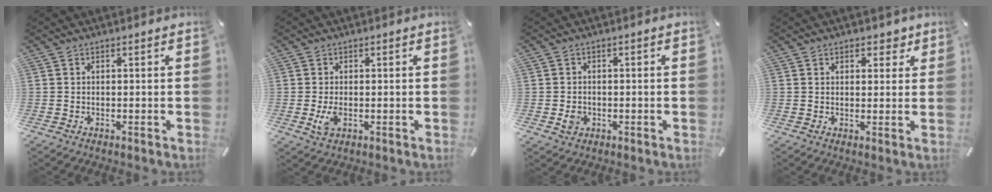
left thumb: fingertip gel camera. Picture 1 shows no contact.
{"total": 3.1, "force": [-0.5, 2.1, 2.3], "torque": [-0.045, -0.006, -0.011]}
{"total": 2.7, "force": [-0.6, 2.4, 1.0], "torque": [-0.007, 0.002, -0.012]}
{"total": 3.7, "force": [2.0, 2.7, 1.6], "torque": [0.004, -0.006, 0.026]}